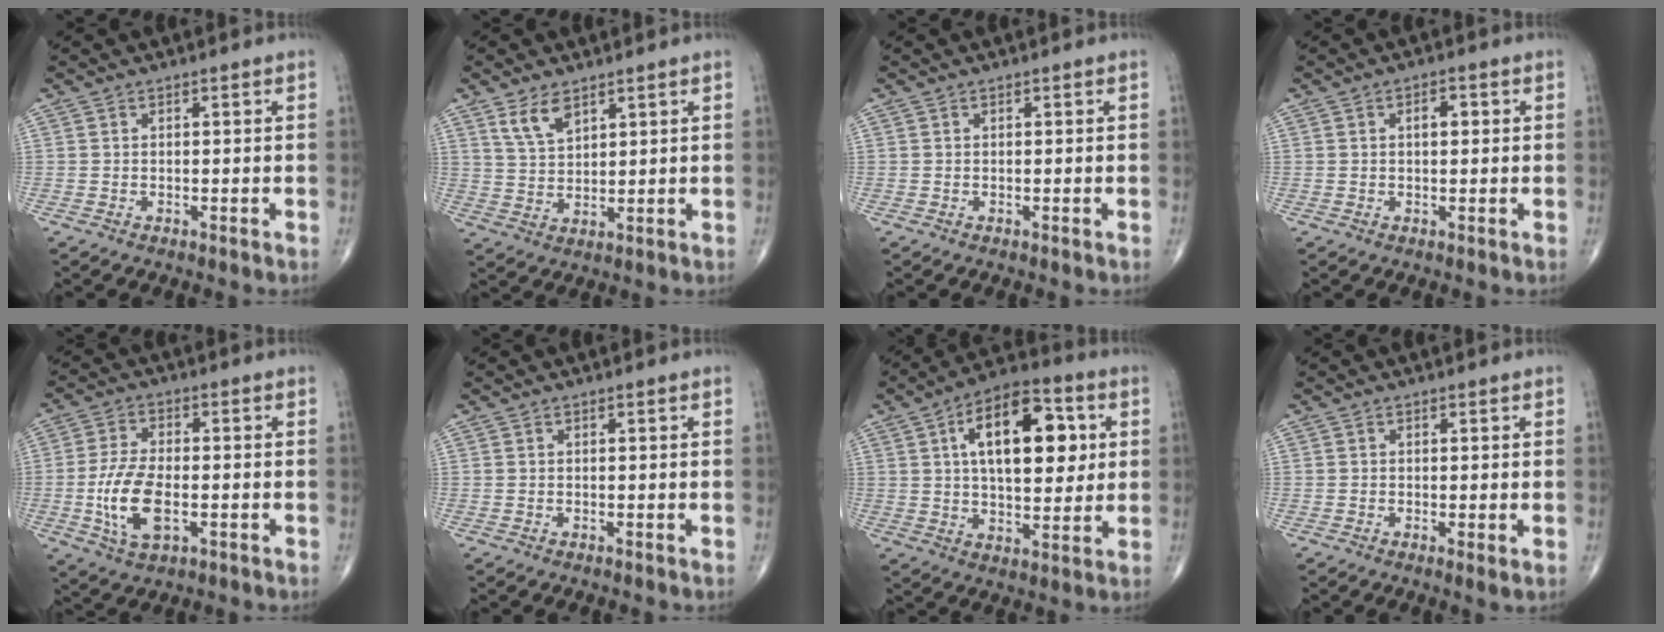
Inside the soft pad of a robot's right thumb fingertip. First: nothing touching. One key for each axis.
{"total": 5.6, "fx": 3.6, "fy": 2.7, "fz": 3.3, "tx": -0.054, "ty": -0.021, "tz": 0.076}
{"total": 0.0}
{"total": 2.8, "fx": 0.6, "fy": 1.5, "fz": 2.3, "tx": -0.031, "ty": 0.004, "tz": 0.007}
{"total": 10.6, "fx": -2.2, "fy": 5.2, "fz": 9.0, "tx": -0.181, "ty": 0.004, "tz": -0.039}
{"total": 0.0}
{"total": 18.8, "fx": 4.7, "fy": 9.5, "fz": 15.5, "tx": -0.210, "ty": 0.005, "tz": 0.069}
{"total": 1.4, "fx": -0.2, "fy": 0.2, "fz": 1.3, "tx": -0.030, "ty": -0.008, "tz": -0.006}